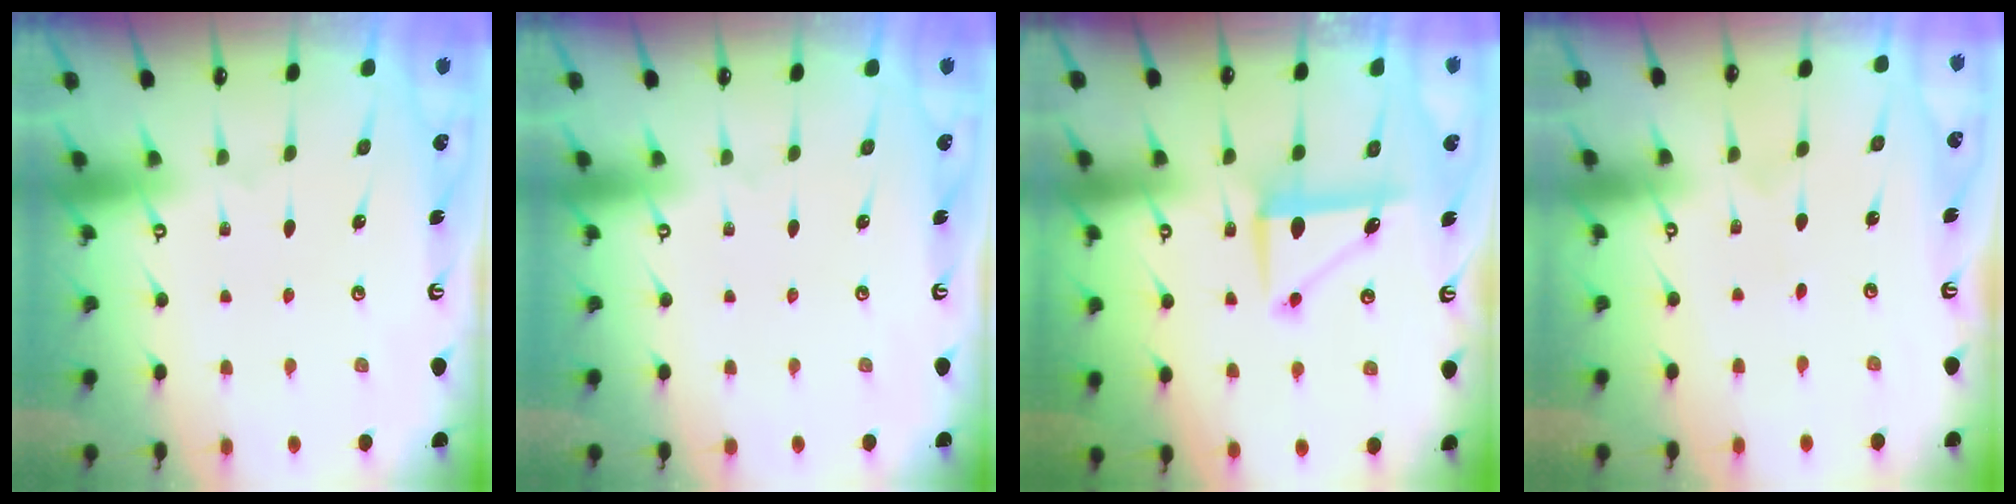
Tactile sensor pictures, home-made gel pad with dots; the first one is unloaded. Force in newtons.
{"total": 0.0}
{"total": 8.3, "press": 8.3, "slide": 0.6}
{"total": 0.5, "press": 0.5, "slide": 0.0}